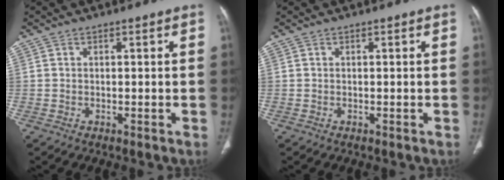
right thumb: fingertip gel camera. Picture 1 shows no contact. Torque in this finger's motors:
{"motor_torque": [0.13, 0.13, 0.25, 0.03, 0.00]}